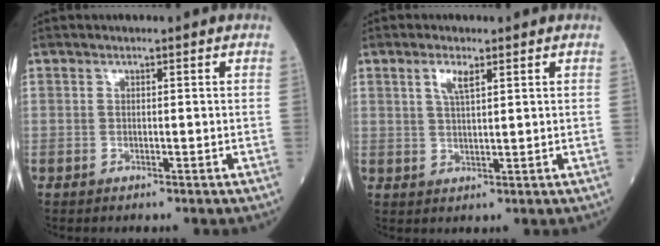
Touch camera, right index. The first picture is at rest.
{"total": 3.1, "force": [1.6, 0.6, 2.6], "torque": [-0.055, 0.002, 0.032]}